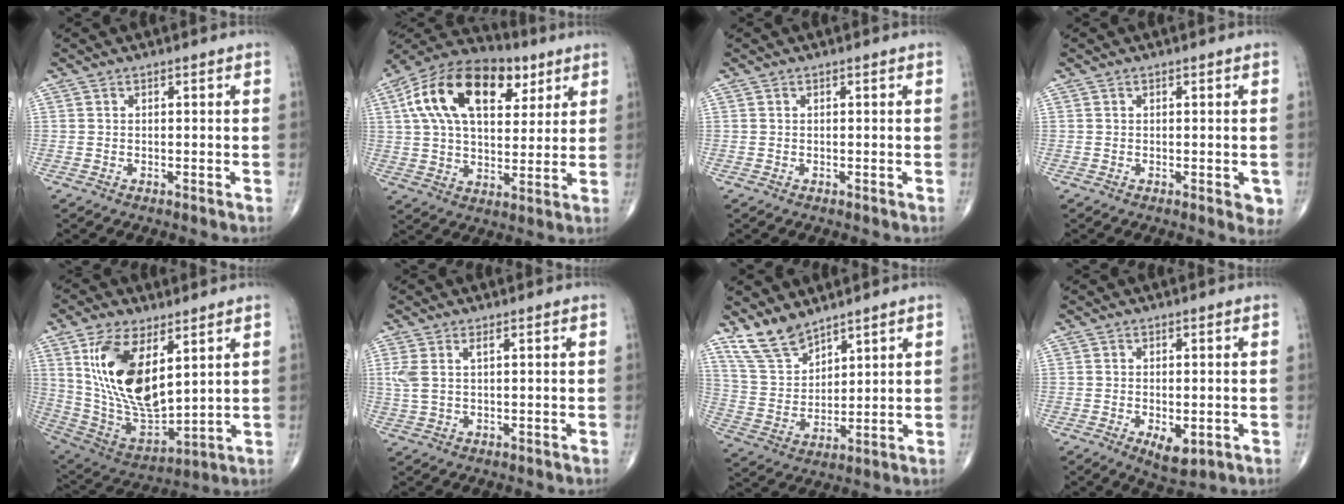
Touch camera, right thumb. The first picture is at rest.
{"total": 21.9, "force": [8.3, 12.5, 15.9], "torque": [-0.263, 0.006, 0.135]}
{"total": 0.0}
{"total": 2.9, "force": [-0.5, 1.3, 2.6], "torque": [-0.015, -0.004, -0.006]}
{"total": 19.5, "force": [6.5, 9.5, 15.7], "torque": [-0.282, -0.036, 0.138]}
{"total": 3.9, "force": [1.2, 1.5, 3.4], "torque": [-0.096, 0.009, 0.031]}
{"total": 8.8, "force": [7.3, 3.6, 3.3], "torque": [-0.056, -0.039, 0.161]}
{"total": 4.9, "force": [-1.4, 2.4, 4.1], "torque": [-0.059, -0.011, -0.015]}